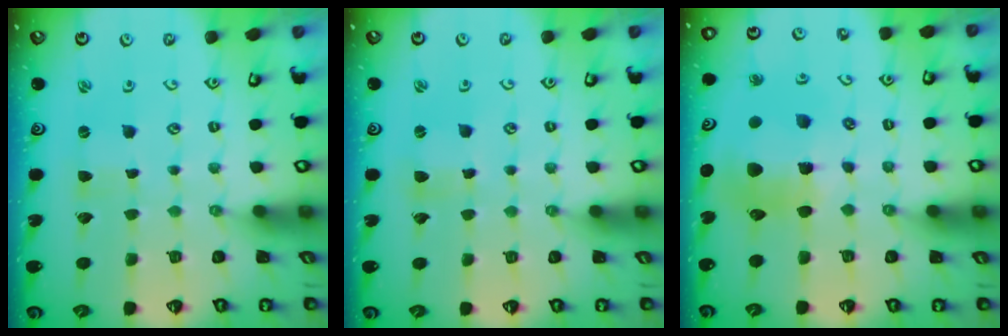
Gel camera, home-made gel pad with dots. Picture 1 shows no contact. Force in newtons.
{"total": 2.5, "press": 2.5, "slide": 0.2}
{"total": 14.2, "press": 14.1, "slide": 2.0}